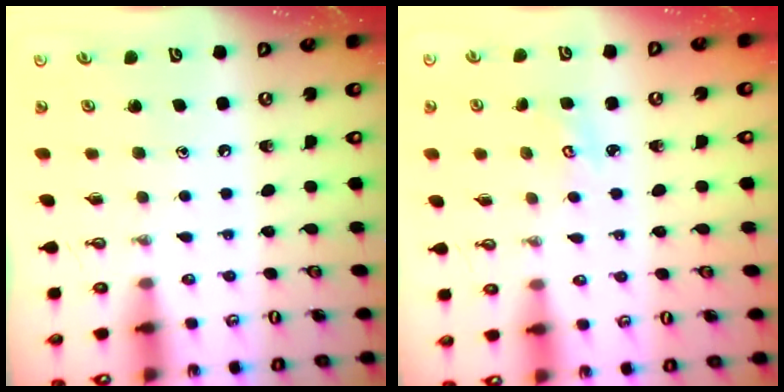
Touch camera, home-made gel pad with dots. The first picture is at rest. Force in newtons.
{"total": 2.7, "press": 2.7, "slide": 0.3}